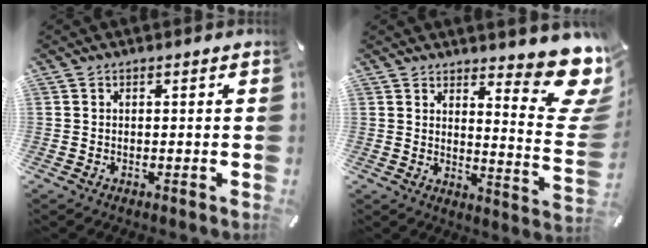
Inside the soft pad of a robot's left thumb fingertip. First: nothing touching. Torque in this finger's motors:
{"motor_torque": [1.64, -1.03, 1.43, -1.34, 0.05]}